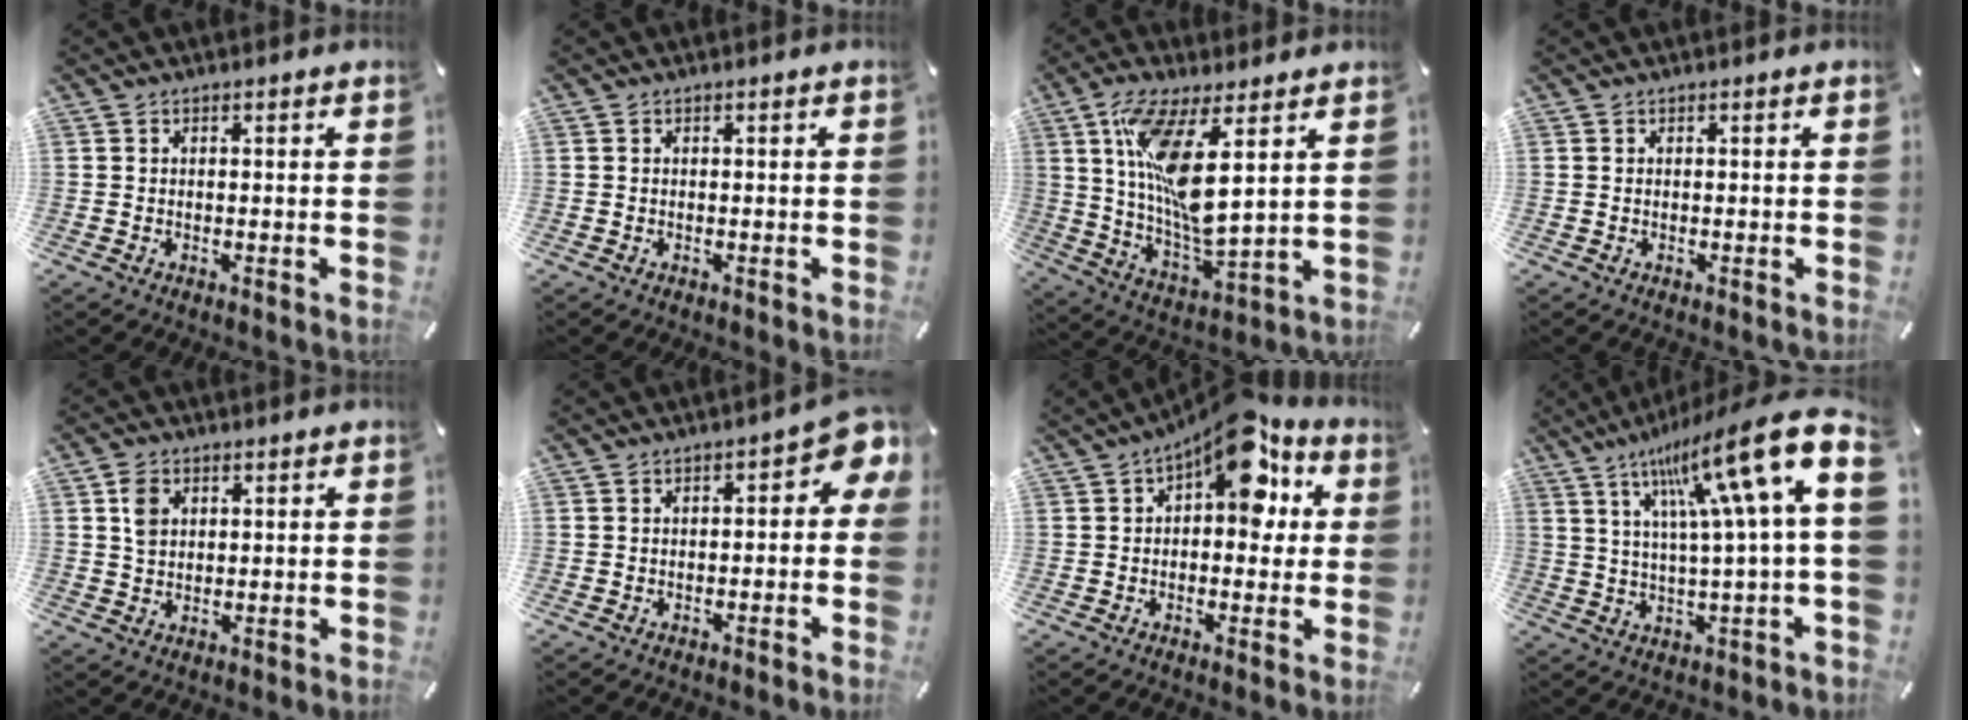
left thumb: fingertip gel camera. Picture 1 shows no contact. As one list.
[{"total": 0.0}, {"total": 15.0, "force": [6.1, 4.4, 13.0], "torque": [-0.264, -0.032, 0.104]}, {"total": 0.0}, {"total": 4.1, "force": [1.4, 3.4, 1.9], "torque": [-0.038, 0.005, 0.023]}, {"total": 5.2, "force": [0.4, 2.7, 4.4], "torque": [-0.061, -0.002, 0.002]}, {"total": 13.1, "force": [5.8, 6.7, 9.6], "torque": [-0.125, -0.028, 0.098]}, {"total": 20.5, "force": [9.4, 2.3, 18.0], "torque": [-0.299, -0.058, 0.141]}]